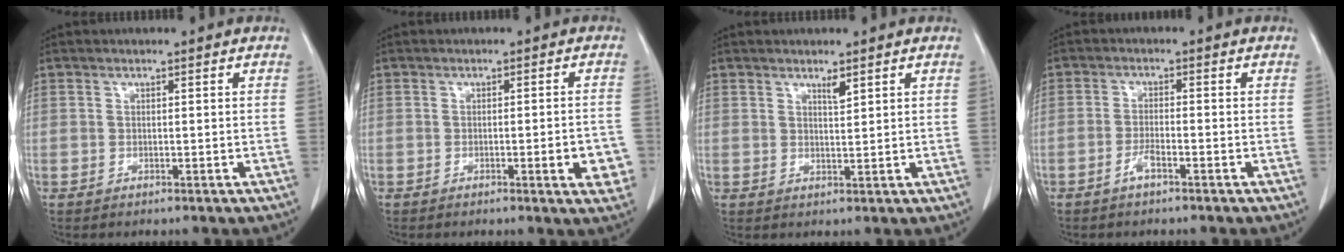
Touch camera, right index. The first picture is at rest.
{"total": 2.2, "force": [-0.8, 0.4, 2.0], "torque": [-0.020, -0.002, -0.011]}
{"total": 1.6, "force": [1.2, 0.2, 1.1], "torque": [-0.022, -0.005, 0.022]}
{"total": 2.3, "force": [-1.5, 0.2, 1.7], "torque": [-0.036, 0.000, -0.031]}